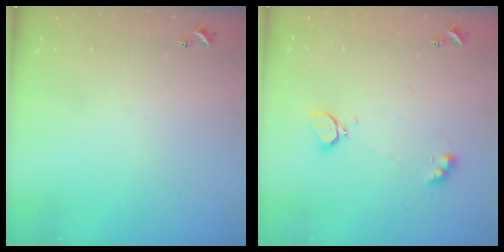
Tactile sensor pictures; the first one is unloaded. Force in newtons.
{"total": 2.3, "press": 2.3, "slide": 0.5}